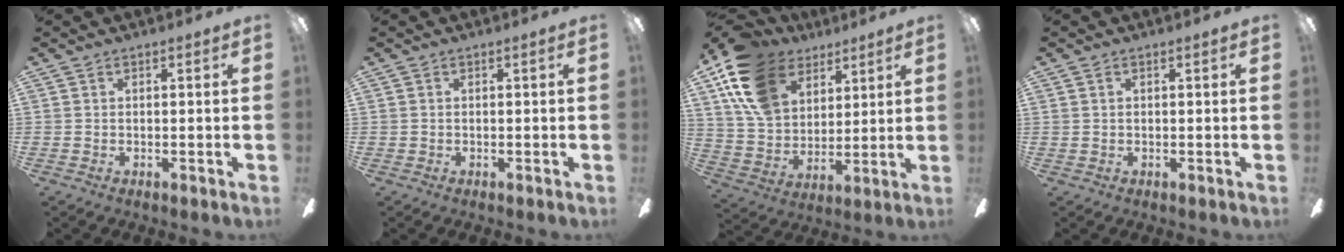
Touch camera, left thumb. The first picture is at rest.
{"total": 0.0}
{"total": 17.2, "force": [9.9, 11.4, 8.4], "torque": [-0.191, -0.032, 0.192]}
{"total": 0.6, "force": [0.2, 0.4, 0.4], "torque": [-0.009, 0.005, 0.003]}